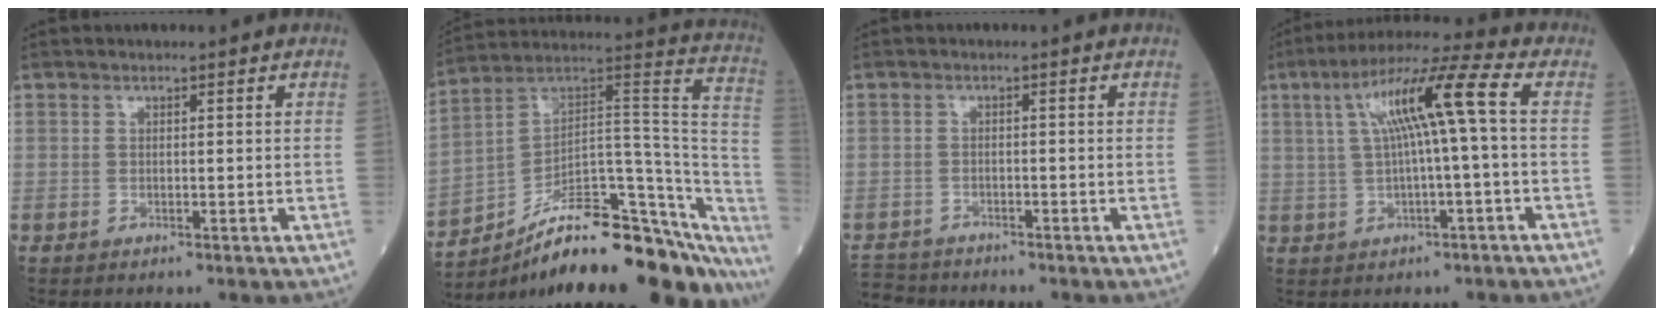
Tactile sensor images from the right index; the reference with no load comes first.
{"total": 29.3, "force": [-22.0, 7.4, 17.9], "torque": [-0.179, 0.044, -0.323]}
{"total": 5.3, "force": [-5.0, 1.8, -0.2], "torque": [-0.001, -0.006, -0.091]}
{"total": 10.9, "force": [1.7, -0.1, 10.8], "torque": [-0.189, 0.032, 0.030]}